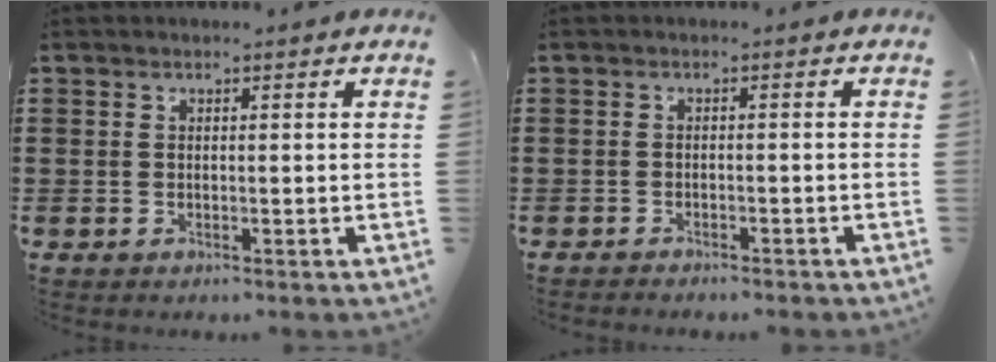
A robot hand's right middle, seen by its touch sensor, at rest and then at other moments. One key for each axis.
{"total": 1.0, "fx": -1.0, "fy": 0.0, "fz": 0.1, "tx": -0.003, "ty": 0.000, "tz": -0.021}